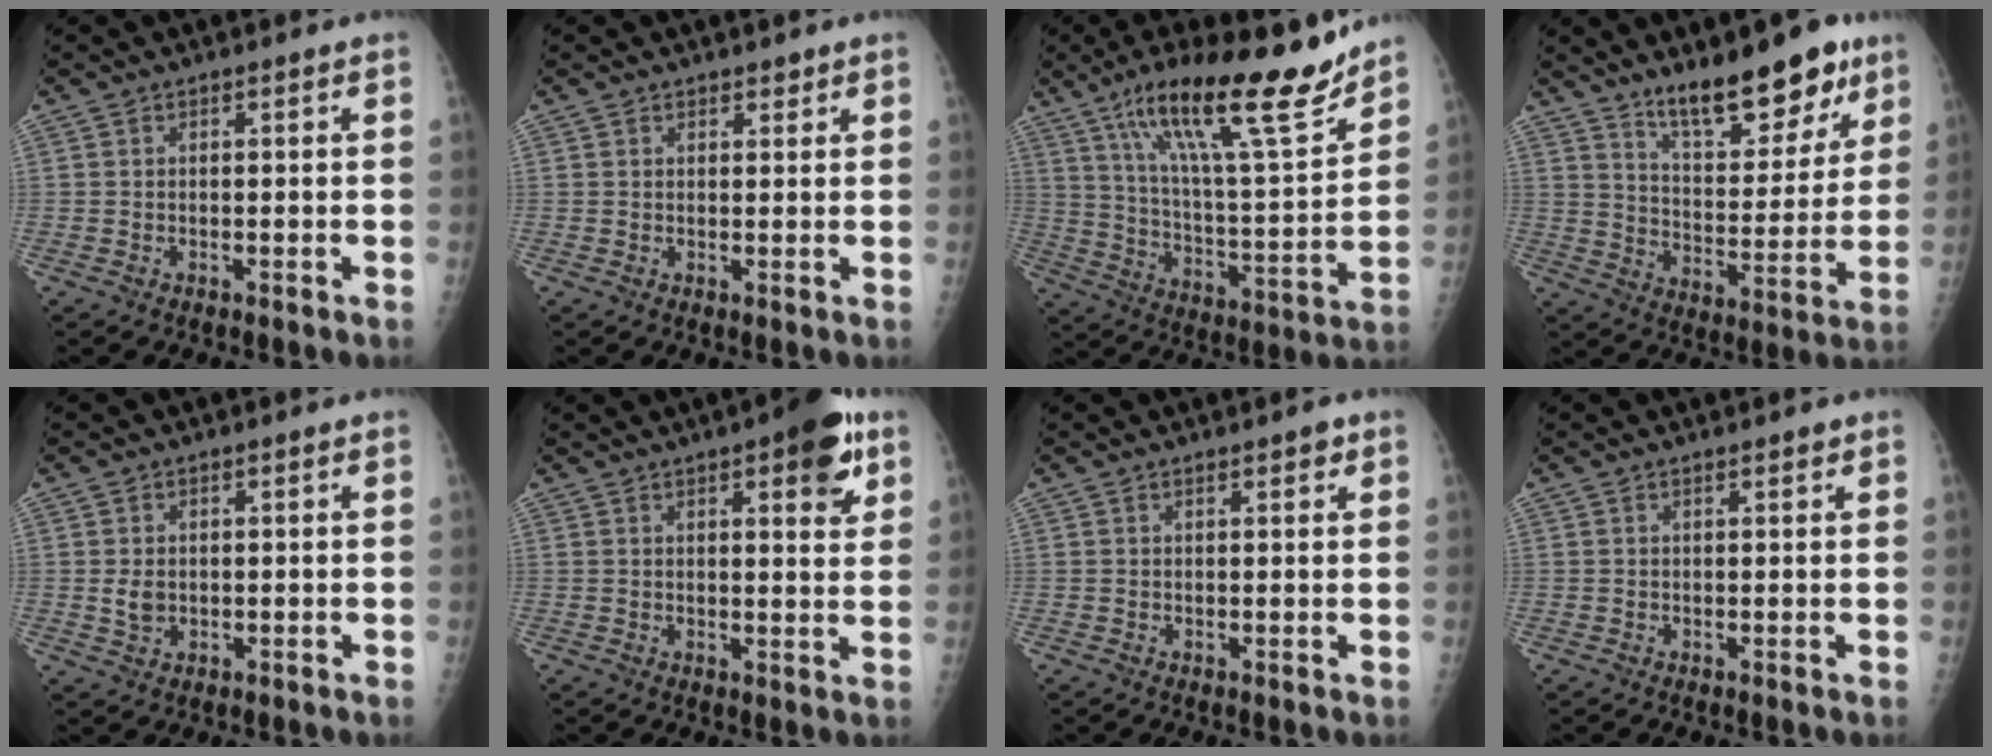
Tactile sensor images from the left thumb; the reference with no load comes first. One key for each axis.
{"total": 1.4, "fx": 1.1, "fy": 0.8, "fz": 0.3, "tx": 0.010, "ty": -0.007, "tz": 0.013}
{"total": 23.1, "fx": 15.7, "fy": 4.6, "fz": 16.3, "tx": -0.247, "ty": -0.067, "tz": 0.264}
{"total": 16.5, "fx": 11.7, "fy": 6.2, "fz": 9.8, "tx": -0.096, "ty": -0.079, "tz": 0.190}
{"total": 2.6, "fx": 0.2, "fy": 2.0, "fz": 1.7, "tx": -0.024, "ty": -0.004, "tz": 0.010}
{"total": 9.7, "fx": 4.9, "fy": 3.1, "fz": 7.7, "tx": -0.077, "ty": -0.016, "tz": 0.056}
{"total": 1.6, "fx": 1.0, "fy": 0.5, "fz": 1.1, "tx": -0.012, "ty": -0.004, "tz": 0.013}
{"total": 0.9, "fx": 0.7, "fy": 0.2, "fz": 0.5, "tx": -0.006, "ty": -0.003, "tz": 0.011}